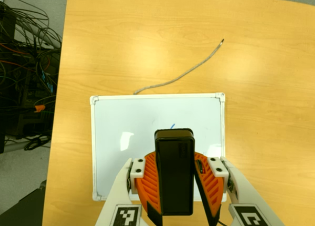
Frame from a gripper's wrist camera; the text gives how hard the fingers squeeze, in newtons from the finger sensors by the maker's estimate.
{"total": 9.6, "left": 9.6, "right": 9.7}